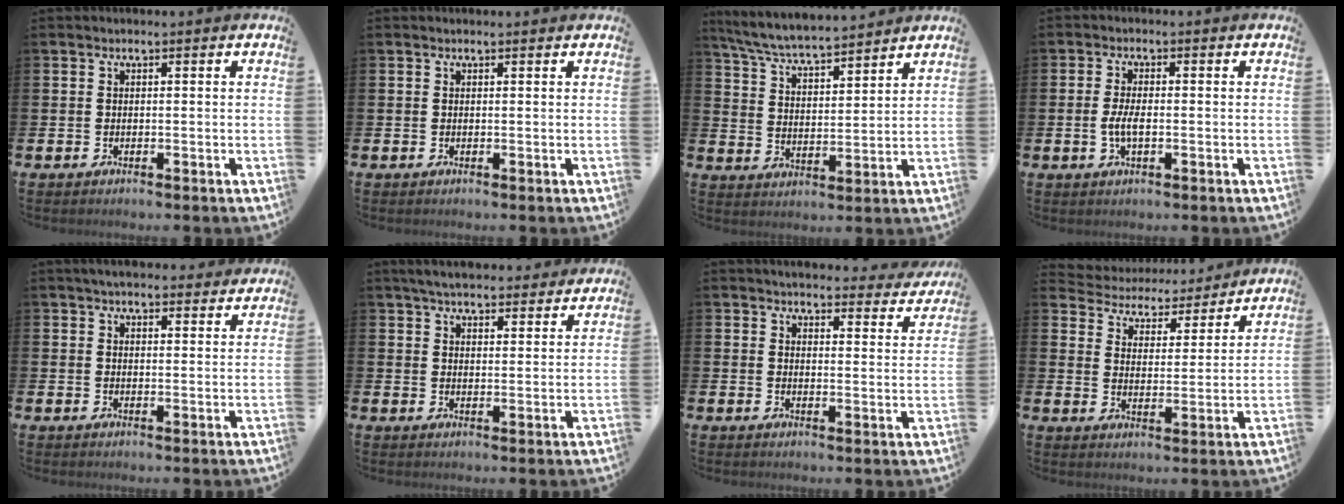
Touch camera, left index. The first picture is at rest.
{"total": 0.0}
{"total": 6.3, "force": [6.1, 0.2, 1.4], "torque": [-0.051, -0.043, 0.106]}
{"total": 3.0, "force": [-0.5, 1.1, 2.7], "torque": [-0.049, -0.003, -0.013]}
{"total": 3.7, "force": [3.5, 0.8, 0.8], "torque": [-0.008, -0.016, 0.061]}
{"total": 4.3, "force": [4.0, 1.0, 1.1], "torque": [-0.023, -0.014, 0.073]}
{"total": 4.1, "force": [4.0, 0.7, 0.3], "torque": [-0.005, -0.032, 0.067]}
{"total": 4.9, "force": [4.6, 1.7, -0.1], "torque": [-0.019, -0.043, 0.073]}